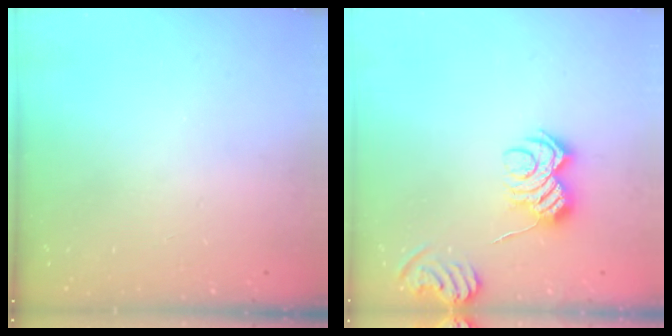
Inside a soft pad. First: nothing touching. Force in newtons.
{"total": 9.6, "press": 9.6, "slide": 0.5}